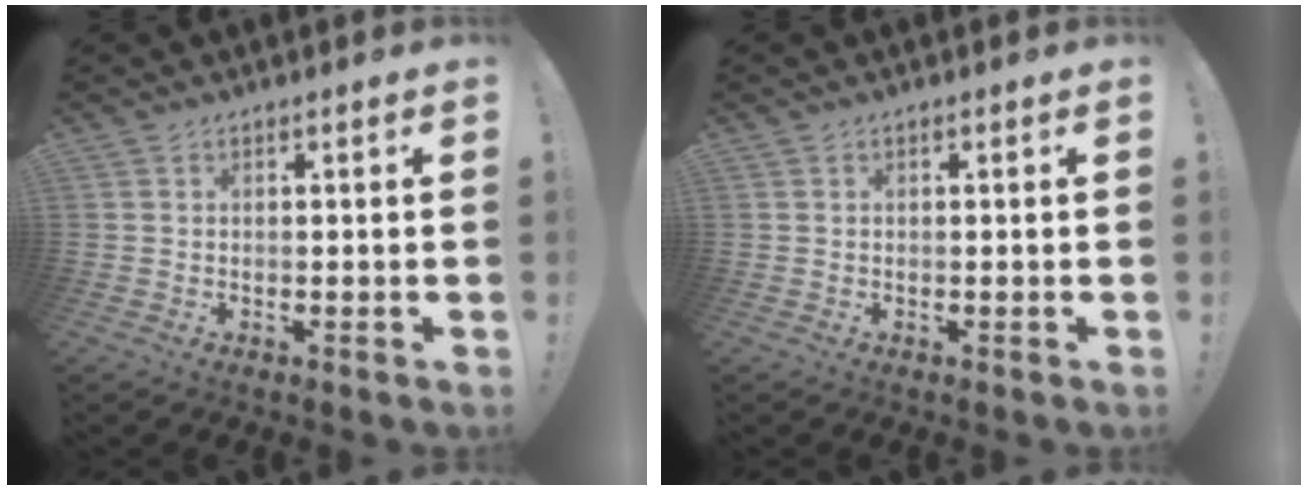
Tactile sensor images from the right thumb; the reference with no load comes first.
{"total": 0.0}